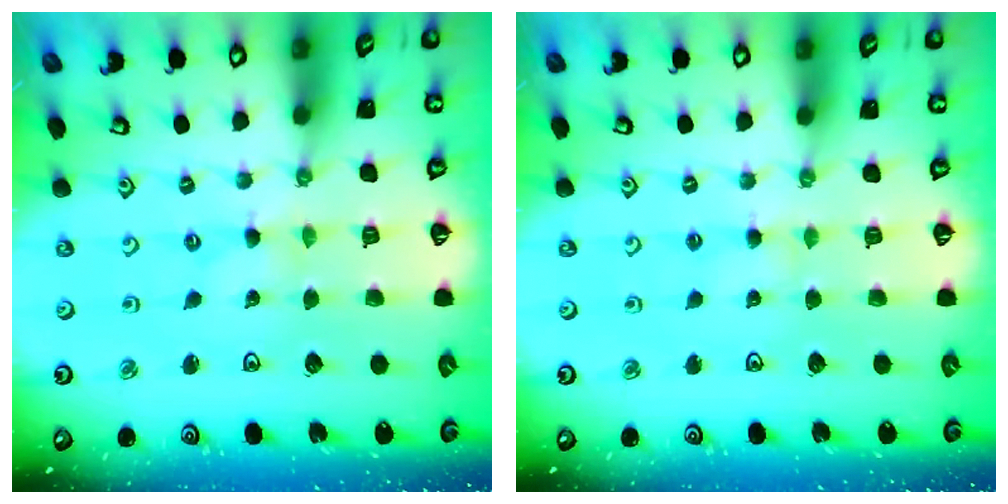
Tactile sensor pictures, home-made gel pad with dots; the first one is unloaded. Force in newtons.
{"total": 1.8, "press": 1.8, "slide": 0.2}